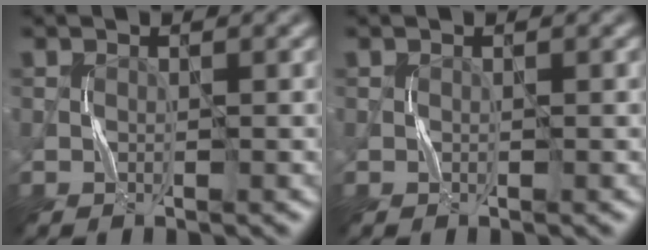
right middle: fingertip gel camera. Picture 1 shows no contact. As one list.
[{"total": 0.0}]